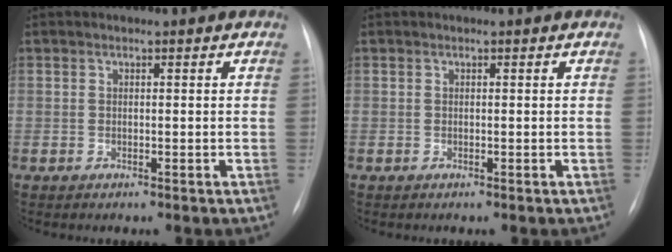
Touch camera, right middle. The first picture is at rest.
{"total": 0.0}